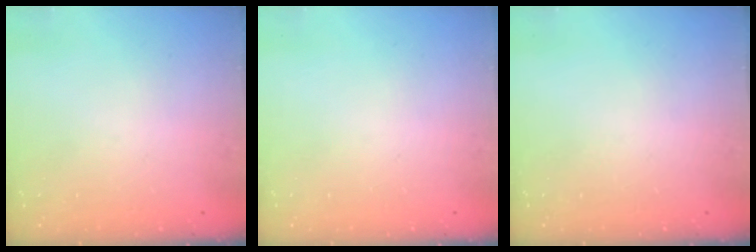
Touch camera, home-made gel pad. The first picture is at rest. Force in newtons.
{"total": 0.0}
{"total": 0.0}